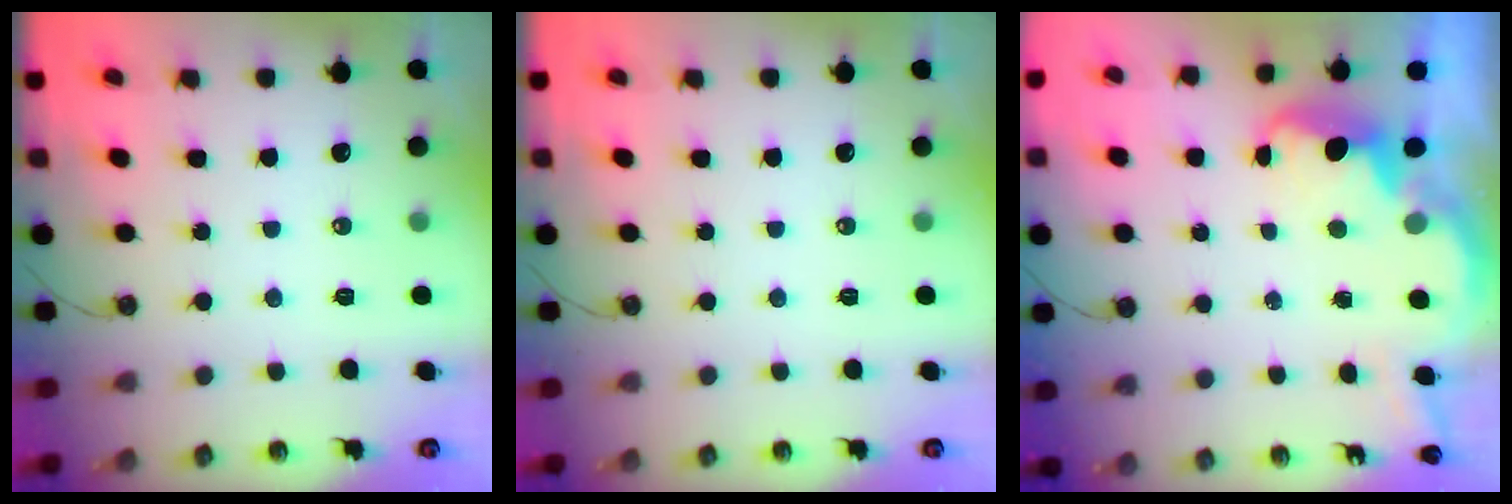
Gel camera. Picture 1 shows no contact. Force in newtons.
{"total": 0.0}
{"total": 4.2, "press": 4.1, "slide": 0.5}